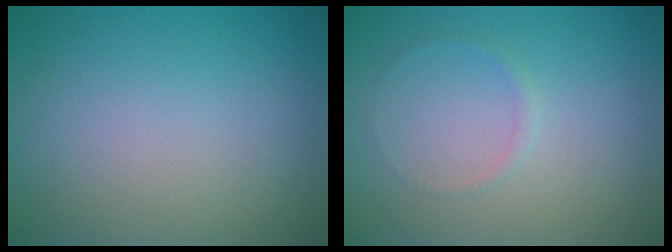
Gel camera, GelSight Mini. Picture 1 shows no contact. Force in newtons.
{"total": 0.7, "press": 0.7, "slide": 0.1}